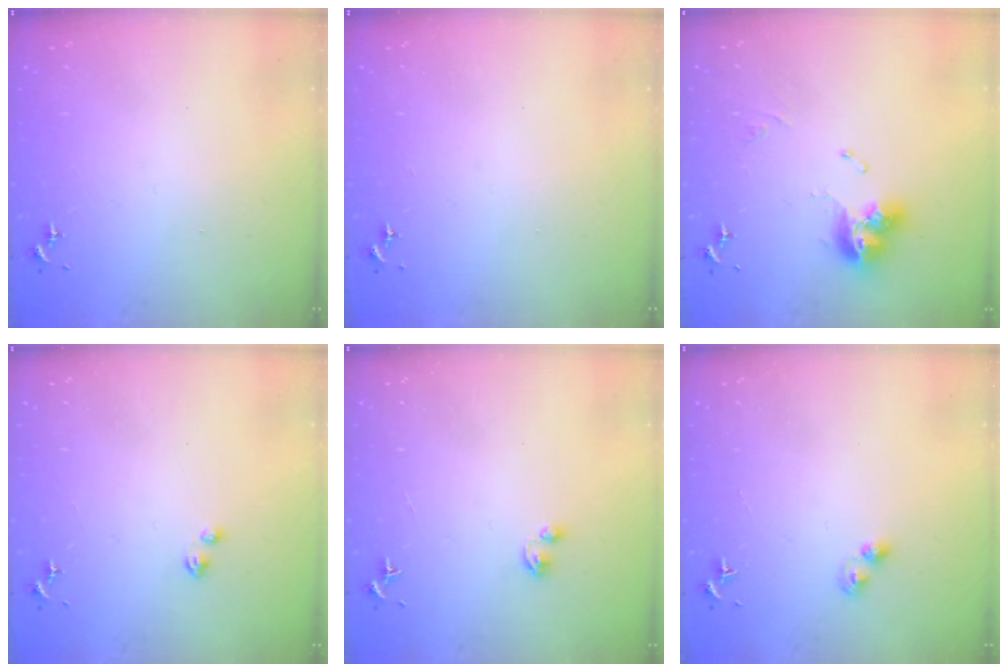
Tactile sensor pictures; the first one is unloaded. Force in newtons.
{"total": 0.0}
{"total": 12.7, "press": 12.6, "slide": 1.3}
{"total": 3.4, "press": 3.4, "slide": 0.4}
{"total": 2.8, "press": 2.7, "slide": 0.4}
{"total": 3.7, "press": 3.7, "slide": 0.2}